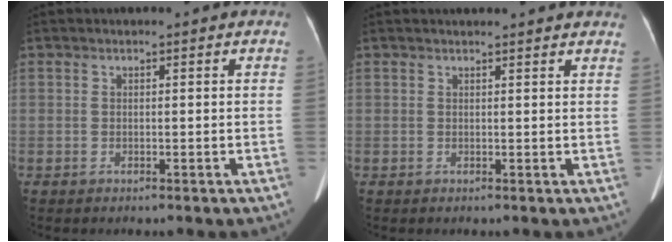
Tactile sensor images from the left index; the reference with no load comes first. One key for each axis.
{"total": 7.9, "fx": 7.4, "fy": 0.9, "fz": 2.5, "tx": -0.027, "ty": 0.017, "tz": 0.069}